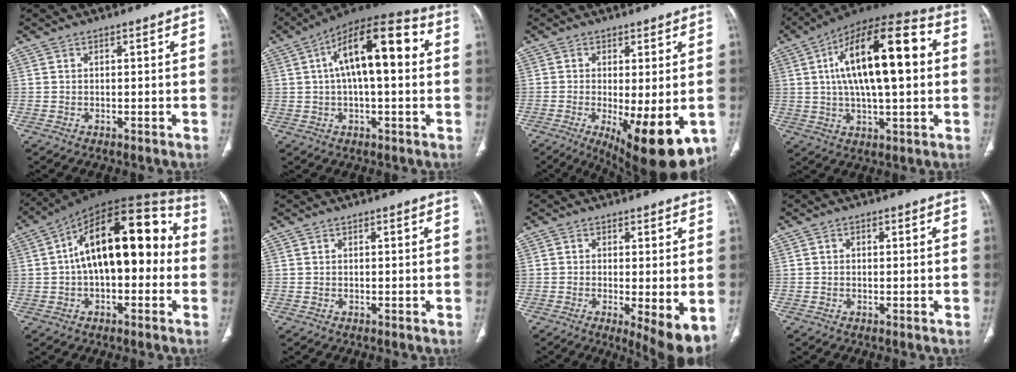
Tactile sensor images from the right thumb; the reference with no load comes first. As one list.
[{"total": 17.3, "force": [3.1, 6.7, 15.7], "torque": [-0.242, 0.035, 0.039]}, {"total": 14.4, "force": [-4.3, 4.6, 12.9], "torque": [-0.167, -0.023, -0.049]}, {"total": 22.8, "force": [3.7, 8.7, 20.8], "torque": [-0.336, 0.024, 0.051]}, {"total": 22.5, "force": [1.0, 11.5, 19.3], "torque": [-0.278, 0.053, 0.002]}, {"total": 0.0}, {"total": 8.4, "force": [-2.0, 2.1, 7.9], "torque": [-0.118, -0.024, -0.029]}, {"total": 0.7, "force": [0.1, 0.6, 0.4], "torque": [-0.003, 0.002, -0.001]}]